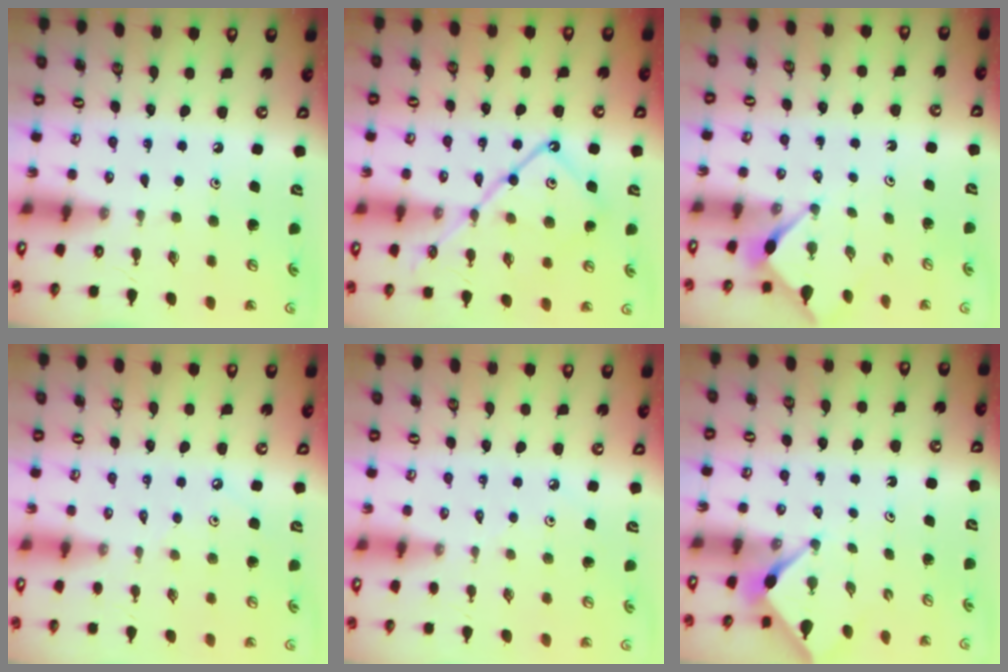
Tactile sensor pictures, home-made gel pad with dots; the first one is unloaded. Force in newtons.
{"total": 15.3, "press": 15.2, "slide": 1.5}
{"total": 2.9, "press": 2.9, "slide": 0.3}
{"total": 1.7, "press": 1.7, "slide": 0.4}
{"total": 1.9, "press": 1.9, "slide": 0.4}
{"total": 2.9, "press": 2.9, "slide": 0.4}